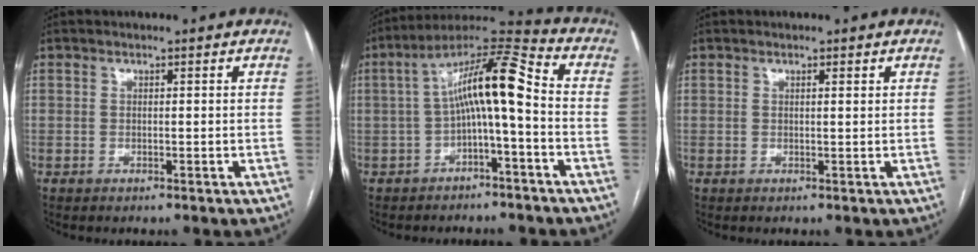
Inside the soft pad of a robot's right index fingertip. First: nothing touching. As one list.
[{"total": 11.5, "force": [-0.8, 1.5, 11.4], "torque": [-0.194, 0.046, -0.015]}, {"total": 0.7, "force": [0.4, 0.1, 0.5], "torque": [-0.010, 0.001, 0.005]}]